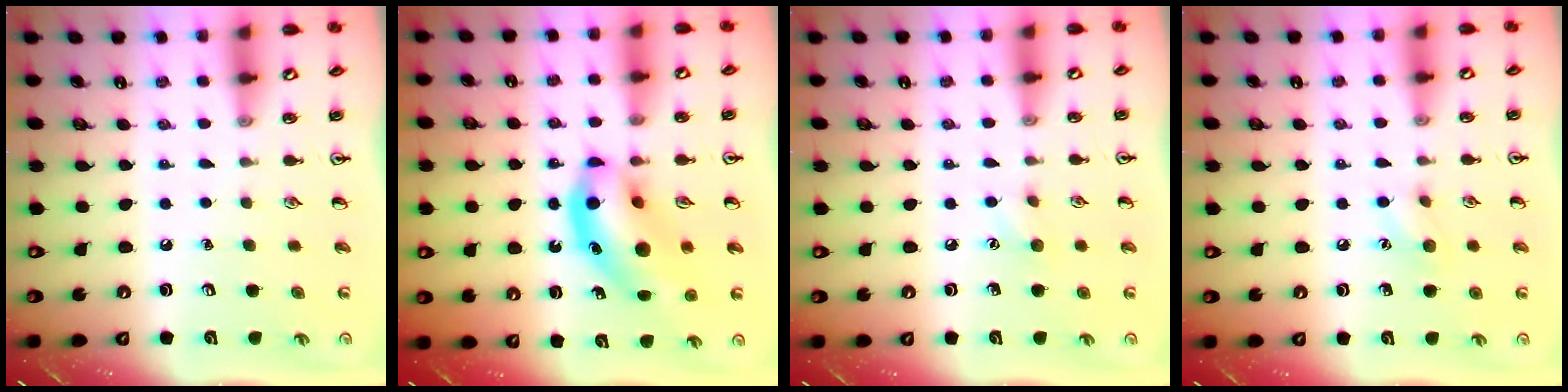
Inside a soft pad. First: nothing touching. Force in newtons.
{"total": 13.2, "press": 12.6, "slide": 3.9}
{"total": 5.6, "press": 5.3, "slide": 1.6}
{"total": 7.5, "press": 7.3, "slide": 1.9}